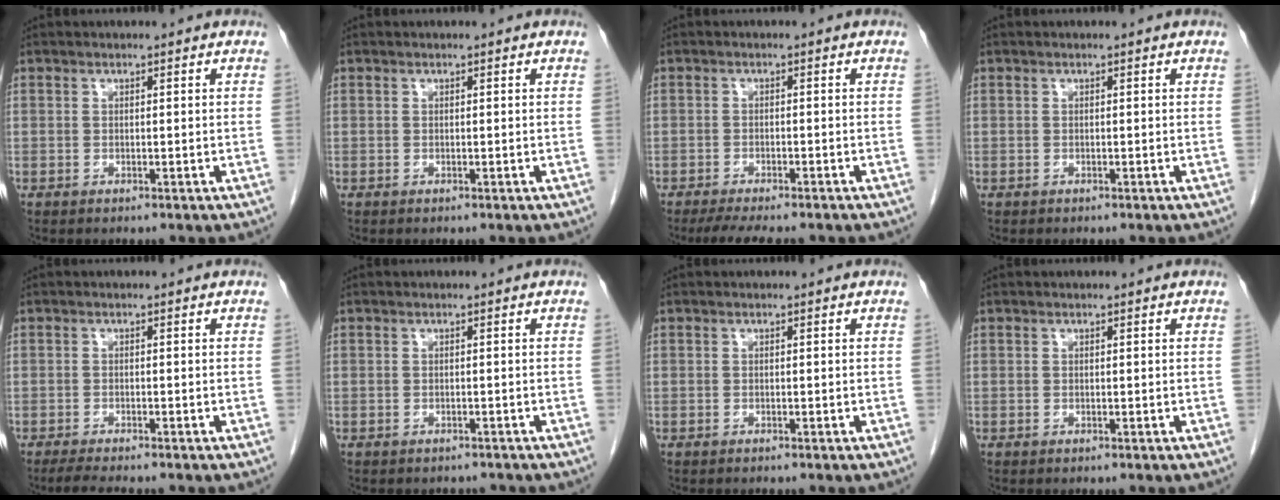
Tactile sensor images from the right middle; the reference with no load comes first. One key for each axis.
{"total": 0.0}
{"total": 6.8, "fx": -5.7, "fy": 1.5, "fz": 3.4, "tx": -0.049, "ty": -0.012, "tz": -0.086}
{"total": 0.0}
{"total": 3.5, "fx": -3.0, "fy": 0.0, "fz": 1.9, "tx": -0.034, "ty": -0.009, "tz": -0.047}
{"total": 2.1, "fx": -2.0, "fy": 0.8, "fz": 0.0, "tx": -0.004, "ty": -0.003, "tz": -0.027}
{"total": 0.0}
{"total": 0.0}